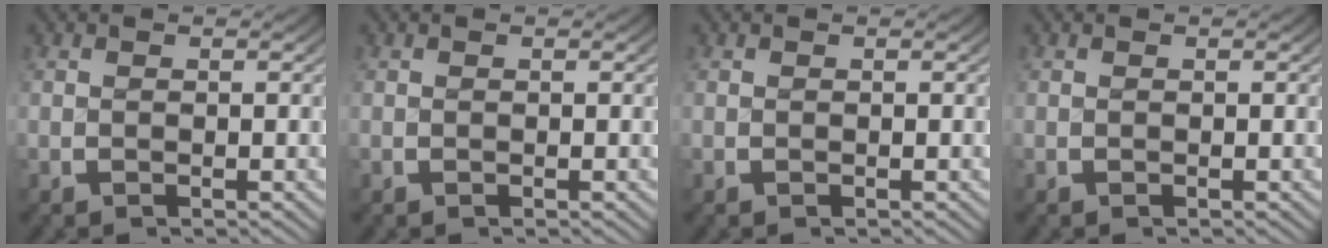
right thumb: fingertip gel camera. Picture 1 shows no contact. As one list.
[{"total": 0.0}, {"total": 0.0}, {"total": 0.0}]